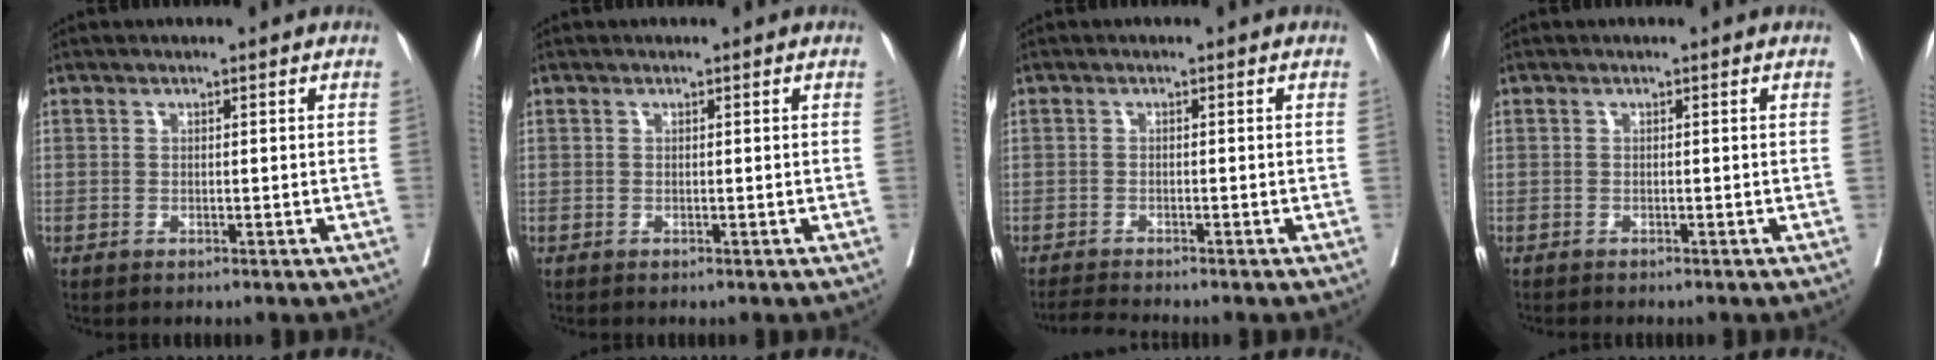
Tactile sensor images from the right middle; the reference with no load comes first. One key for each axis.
{"total": 0.0}
{"total": 2.6, "fx": -2.5, "fy": -0.8, "fz": 0.5, "tx": -0.013, "ty": -0.015, "tz": -0.046}
{"total": 1.2, "fx": -1.2, "fy": 0.1, "fz": 0.4, "tx": -0.007, "ty": -0.001, "tz": -0.017}